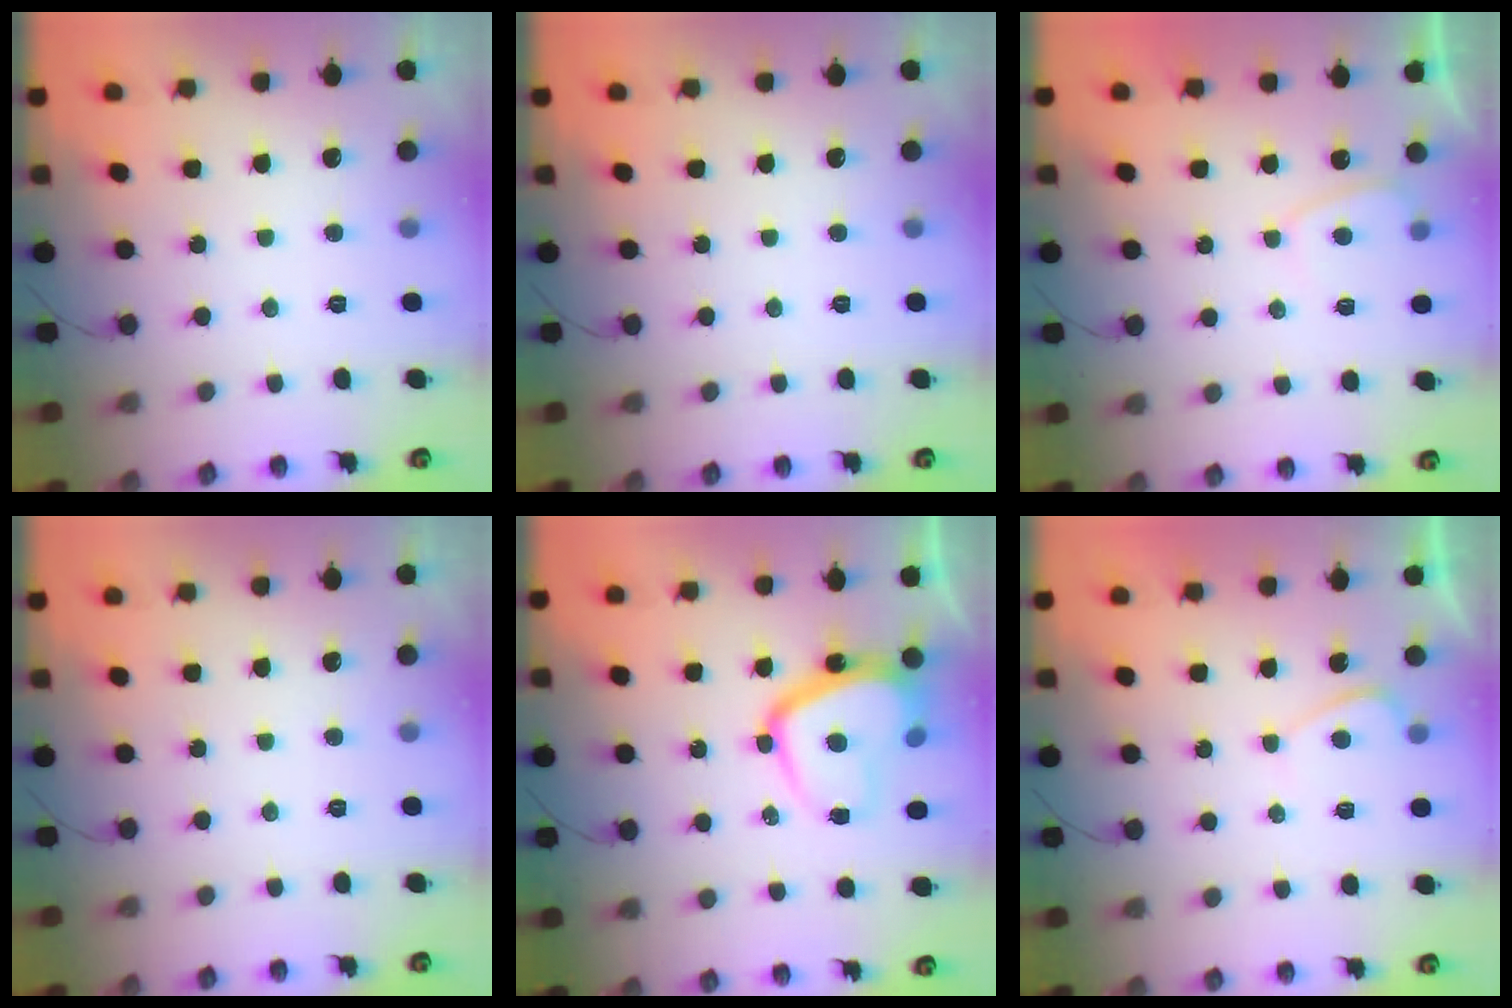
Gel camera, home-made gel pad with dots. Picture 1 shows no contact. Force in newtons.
{"total": 0.0}
{"total": 2.0, "press": 2.0, "slide": 0.6}
{"total": 0.0}
{"total": 13.5, "press": 13.4, "slide": 1.2}
{"total": 0.6, "press": 0.3, "slide": 0.5}